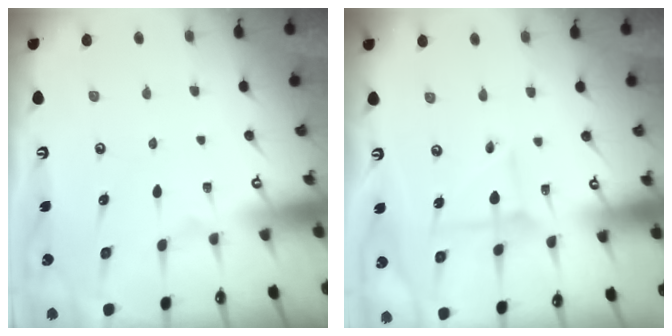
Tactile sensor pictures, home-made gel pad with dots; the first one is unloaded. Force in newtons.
{"total": 3.9, "press": 3.9, "slide": 0.4}